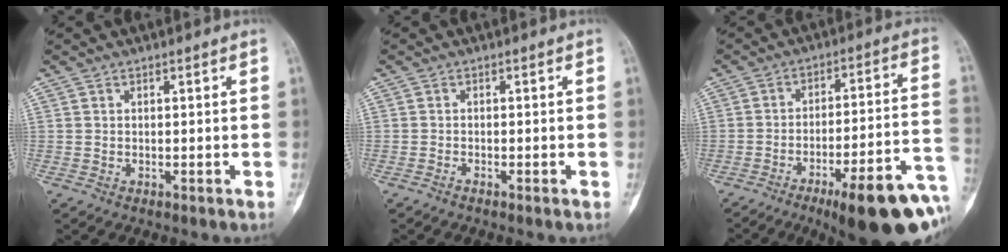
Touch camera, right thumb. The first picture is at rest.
{"total": 0.7, "force": [-0.5, 0.0, 0.5], "torque": [-0.011, 0.000, -0.013]}
{"total": 20.7, "force": [-10.4, 4.8, 17.2], "torque": [-0.180, 0.054, -0.143]}